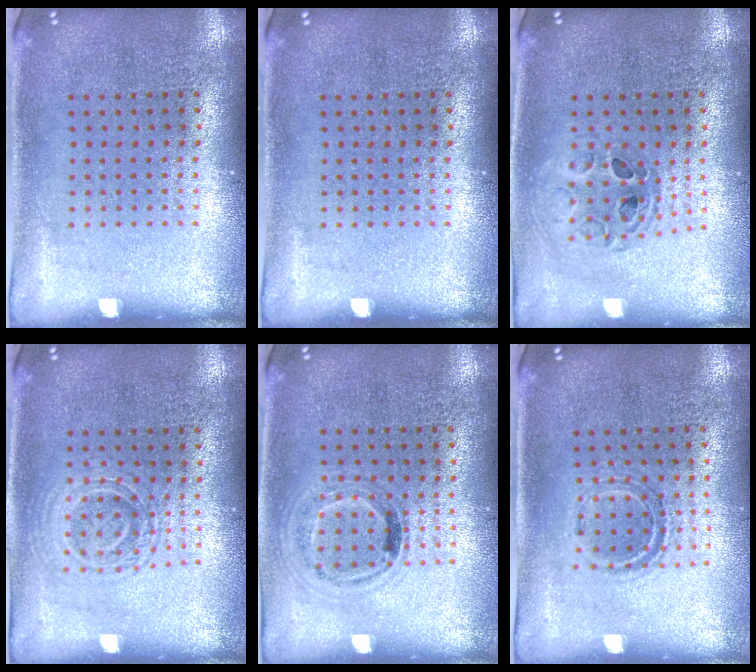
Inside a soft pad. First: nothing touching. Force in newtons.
{"total": 0.0}
{"total": 0.7, "press": 0.7, "slide": 0.1}
{"total": 1.4, "press": 1.3, "slide": 0.3}
{"total": 0.9, "press": 0.9, "slide": 0.3}
{"total": 1.0, "press": 1.0, "slide": 0.3}